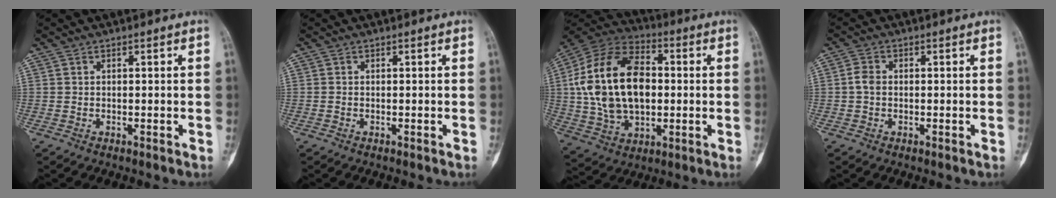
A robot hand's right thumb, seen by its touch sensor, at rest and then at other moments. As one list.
[{"total": 0.0}, {"total": 22.4, "force": [1.4, 14.1, 17.3], "torque": [-0.316, 0.016, 0.027]}, {"total": 2.4, "force": [-0.2, 1.8, 1.6], "torque": [-0.025, 0.005, -0.011]}]